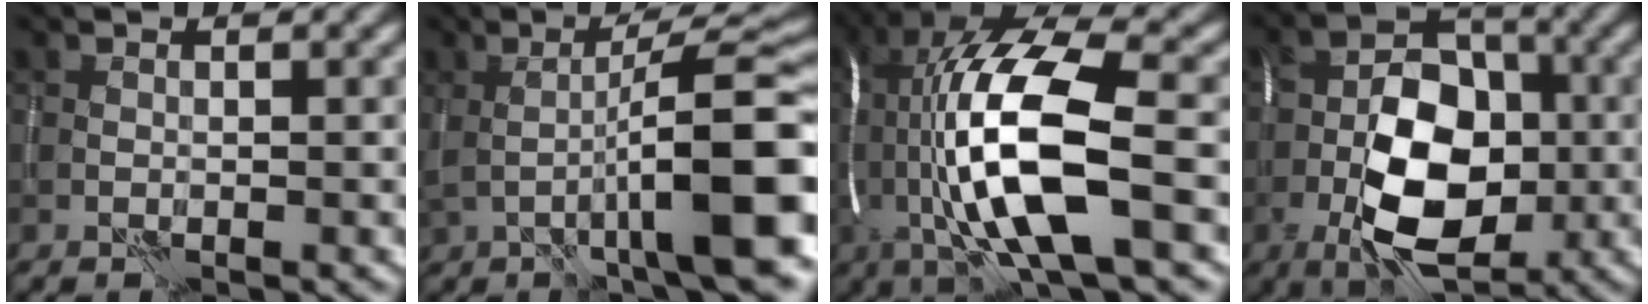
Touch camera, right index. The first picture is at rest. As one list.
[{"total": 10.1, "force": [-1.1, 2.1, 9.8], "torque": [-0.125, 0.010, -0.023]}, {"total": 14.5, "force": [-1.4, 4.8, 13.6], "torque": [-0.271, 0.015, -0.031]}, {"total": 10.4, "force": [-3.0, 6.0, 8.0], "torque": [-0.137, 0.006, -0.059]}]